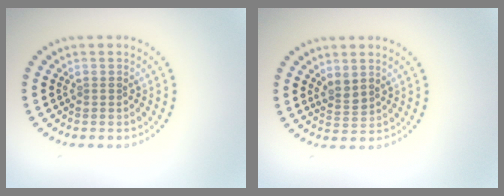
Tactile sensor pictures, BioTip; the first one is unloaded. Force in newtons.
{"total": 1.5, "press": 1.3, "slide": 0.7}